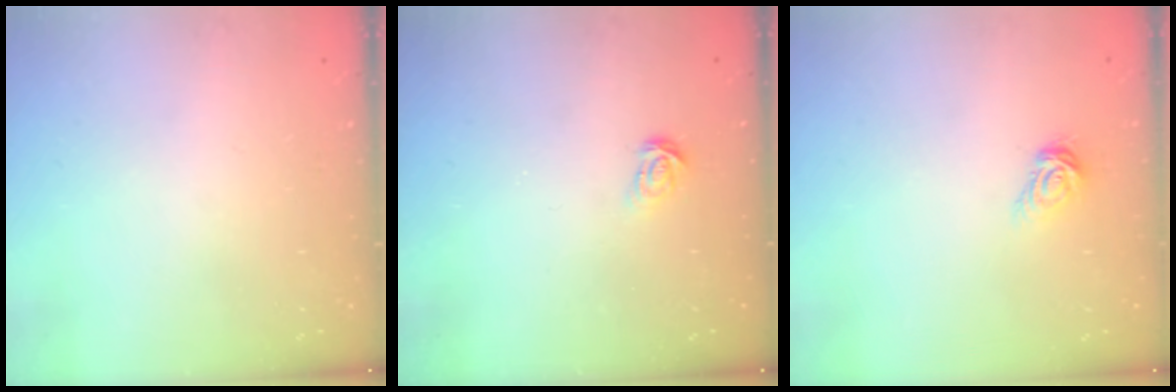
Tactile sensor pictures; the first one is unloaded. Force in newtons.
{"total": 3.9, "press": 3.9, "slide": 0.3}
{"total": 6.7, "press": 6.7, "slide": 0.5}